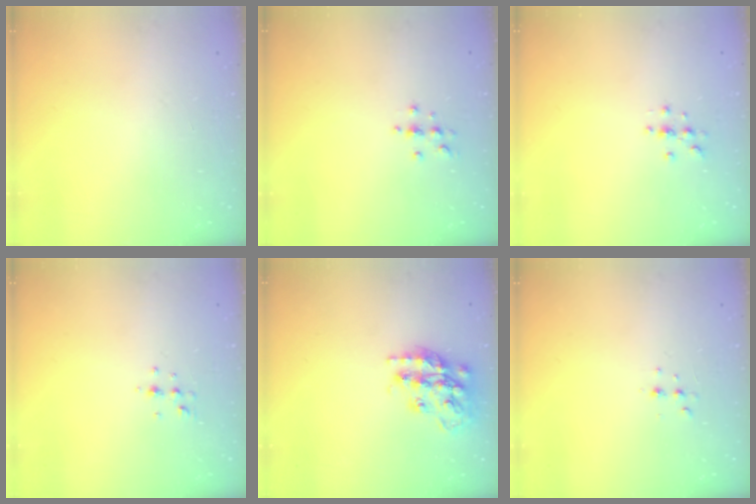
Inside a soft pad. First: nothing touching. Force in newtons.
{"total": 3.3, "press": 3.3, "slide": 0.4}
{"total": 3.0, "press": 3.0, "slide": 0.4}
{"total": 4.1, "press": 3.7, "slide": 1.8}
{"total": 17.8, "press": 17.7, "slide": 1.3}
{"total": 3.5, "press": 3.4, "slide": 0.5}